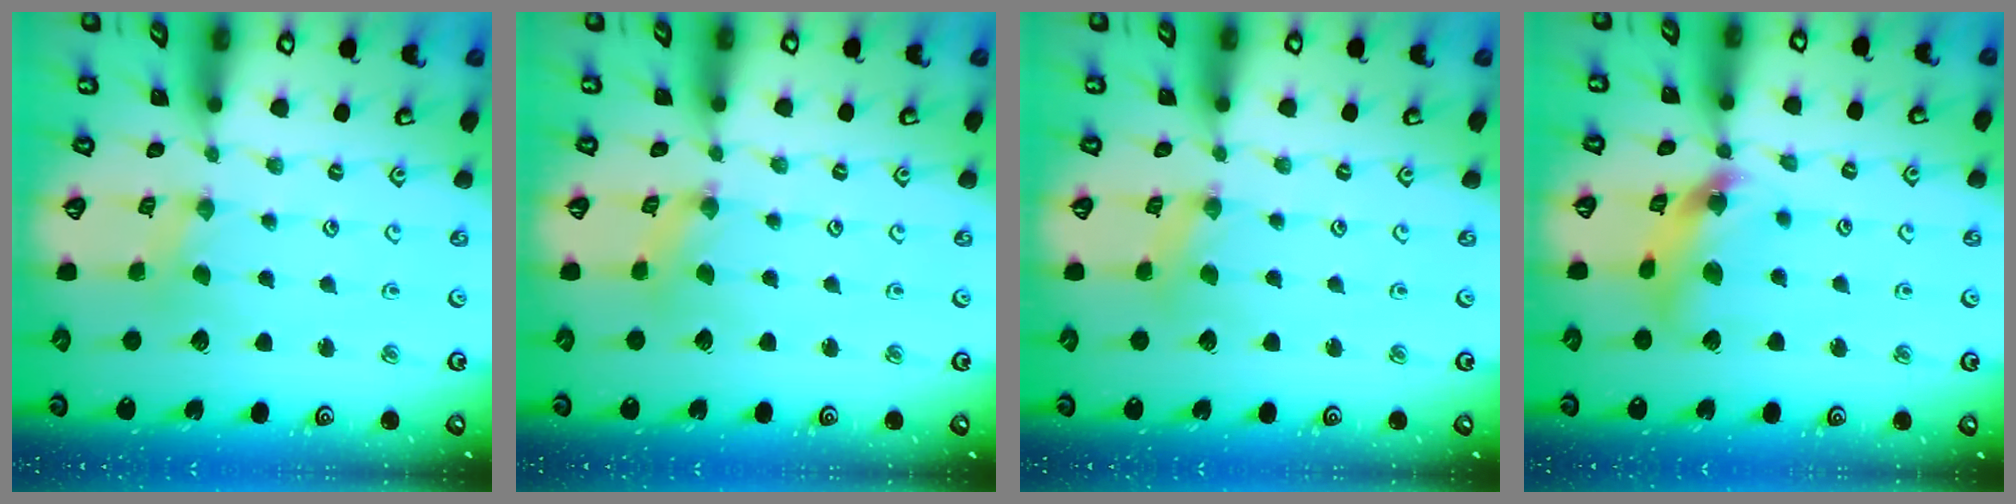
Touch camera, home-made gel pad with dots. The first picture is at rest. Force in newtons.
{"total": 1.5, "press": 1.5, "slide": 0.4}
{"total": 0.8, "press": 0.8, "slide": 0.3}
{"total": 11.7, "press": 11.6, "slide": 1.5}